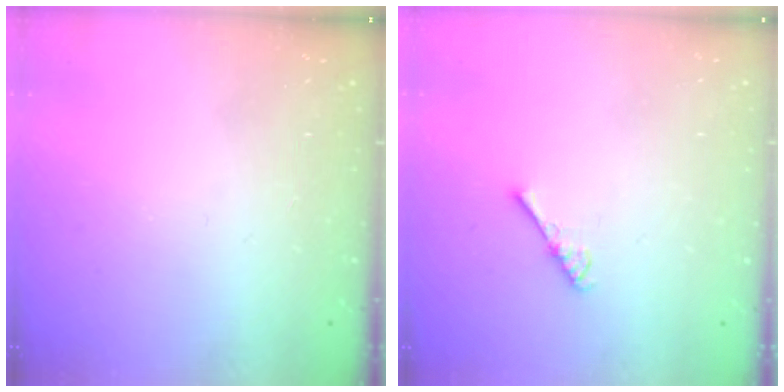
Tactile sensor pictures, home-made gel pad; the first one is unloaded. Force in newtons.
{"total": 2.6, "press": 2.6, "slide": 0.5}